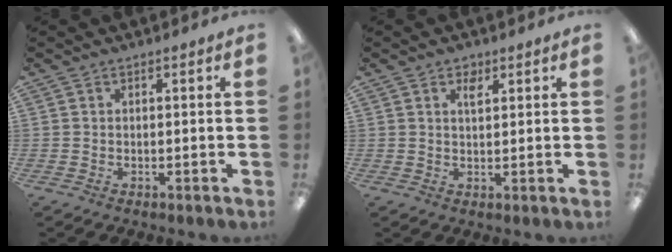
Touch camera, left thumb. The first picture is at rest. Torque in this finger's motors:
{"motor_torque": [0.13, 0.22, -0.02, -0.04, 0.00]}